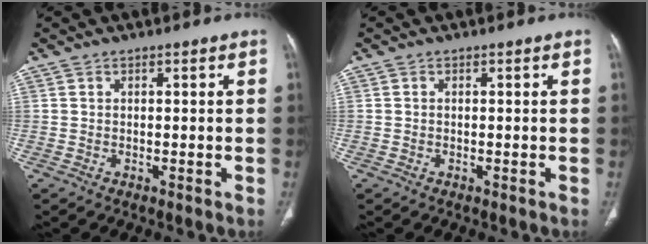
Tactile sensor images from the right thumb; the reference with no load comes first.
{"total": 0.0}